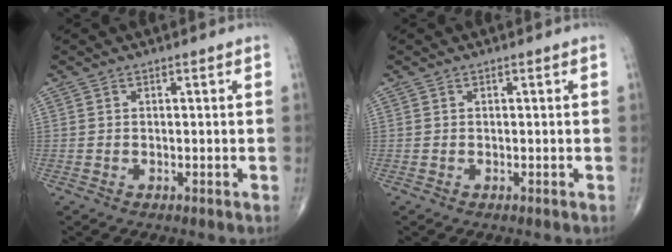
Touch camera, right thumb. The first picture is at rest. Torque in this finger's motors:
{"motor_torque": [0.01, 0.02, -0.02, -0.01, 0.01]}